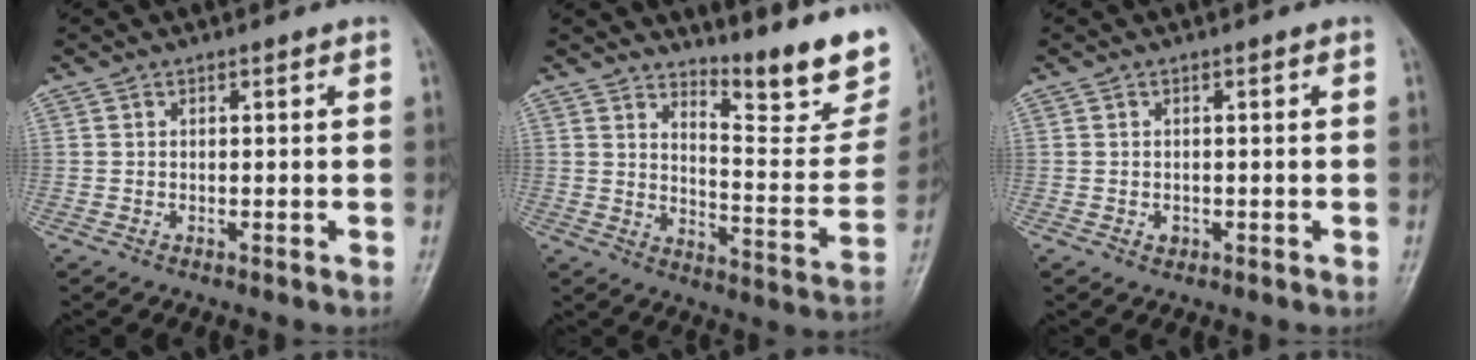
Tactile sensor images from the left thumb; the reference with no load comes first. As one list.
[{"total": 17.4, "force": [13.1, 4.9, 10.4], "torque": [-0.094, -0.113, 0.174]}, {"total": 1.0, "force": [-0.4, 0.8, 0.5], "torque": [-0.002, 0.002, -0.004]}]